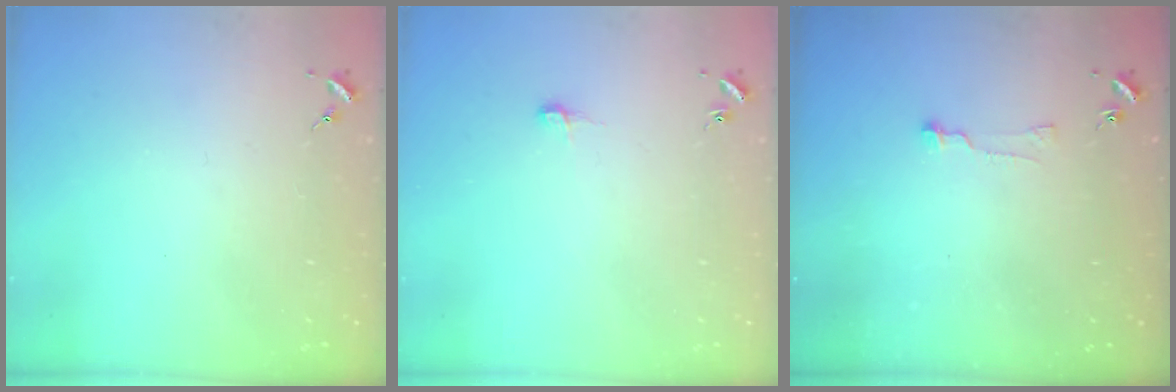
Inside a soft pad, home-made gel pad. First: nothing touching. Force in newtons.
{"total": 4.1, "press": 4.1, "slide": 0.4}
{"total": 4.7, "press": 4.7, "slide": 0.3}